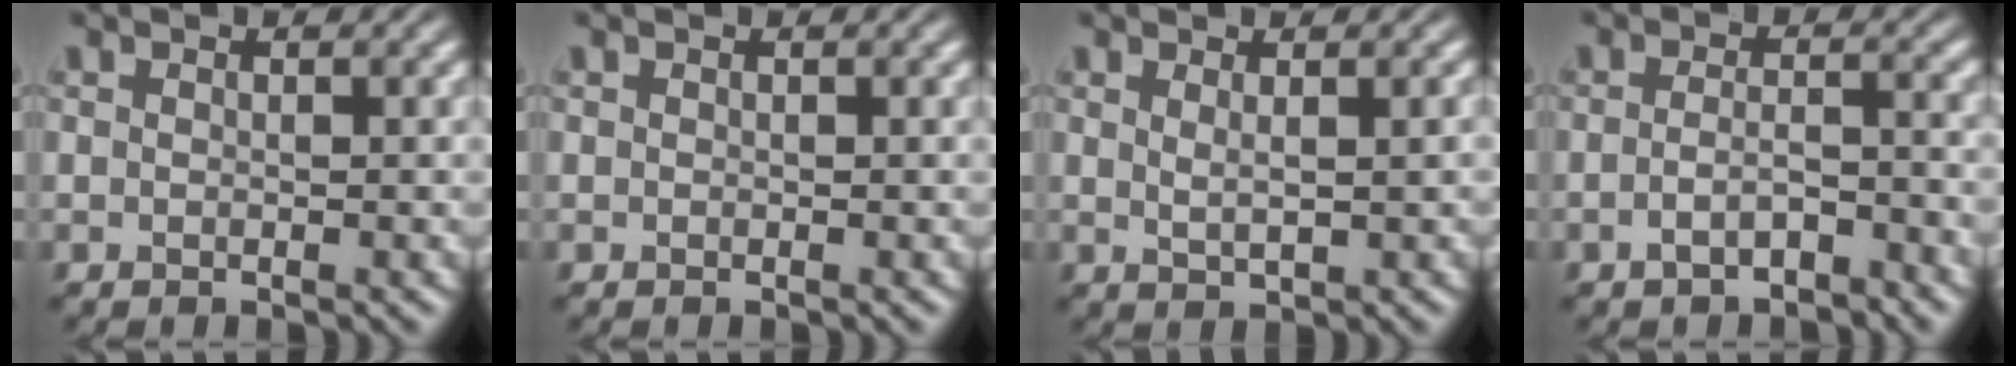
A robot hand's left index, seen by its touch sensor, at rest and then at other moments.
{"total": 0.0}
{"total": 1.3, "force": [0.7, 0.2, 1.1], "torque": [-0.024, -0.005, 0.014]}
{"total": 2.3, "force": [-1.6, 0.5, 1.6], "torque": [-0.035, -0.001, -0.029]}